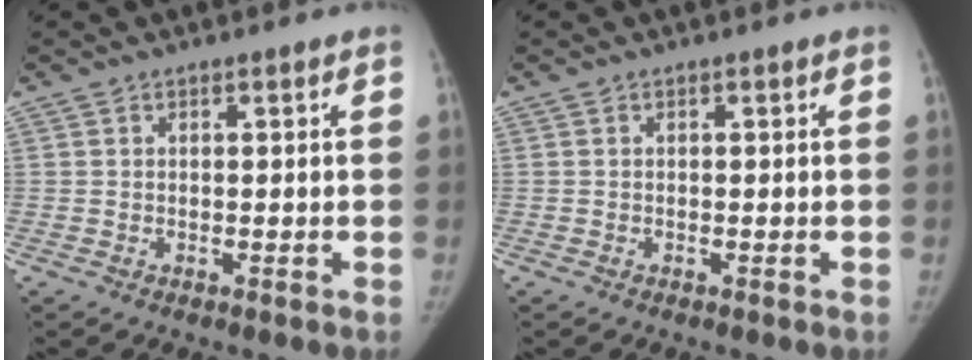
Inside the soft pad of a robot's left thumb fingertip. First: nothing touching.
{"total": 0.0}